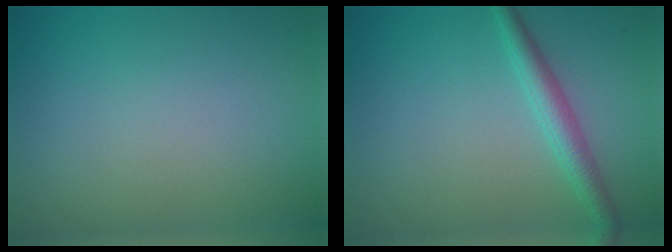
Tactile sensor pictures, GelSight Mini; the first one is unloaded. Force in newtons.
{"total": 2.6, "press": 2.6, "slide": 0.1}